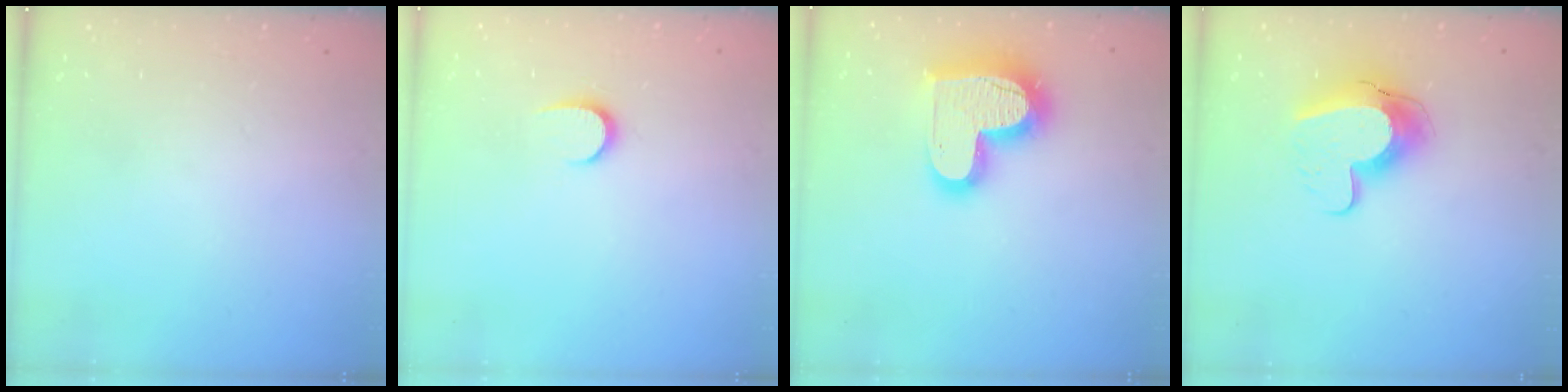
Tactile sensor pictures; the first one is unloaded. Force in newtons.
{"total": 5.4, "press": 5.4, "slide": 0.6}
{"total": 18.8, "press": 18.7, "slide": 1.6}
{"total": 12.6, "press": 12.5, "slide": 1.1}